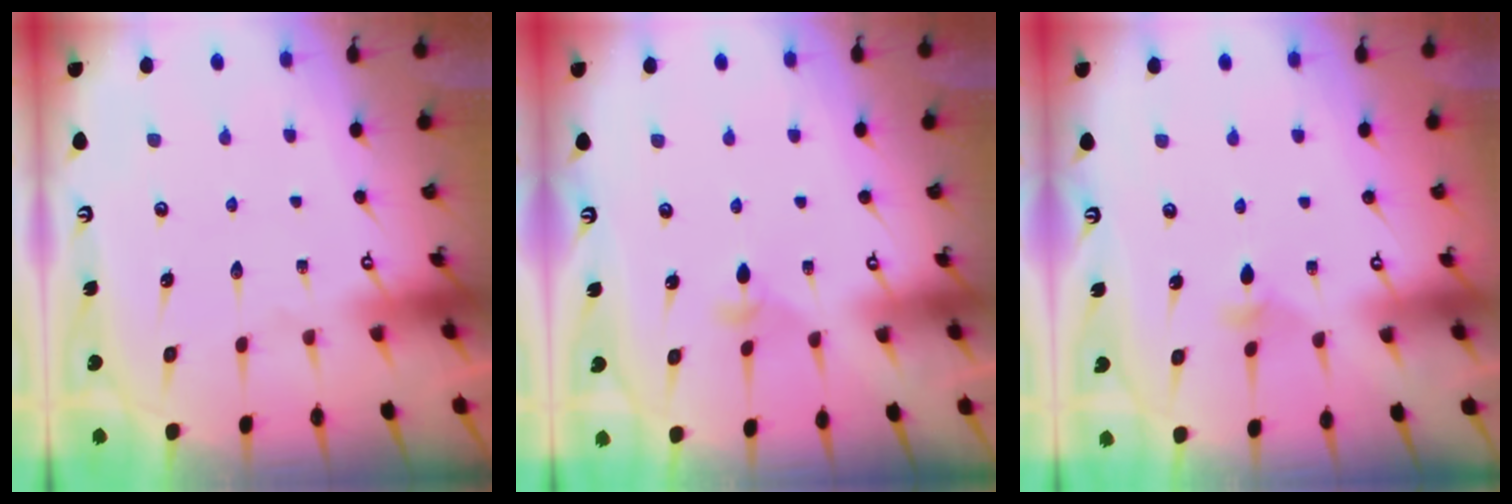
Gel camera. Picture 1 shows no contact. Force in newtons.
{"total": 3.1, "press": 3.1, "slide": 0.4}
{"total": 3.6, "press": 3.6, "slide": 0.6}